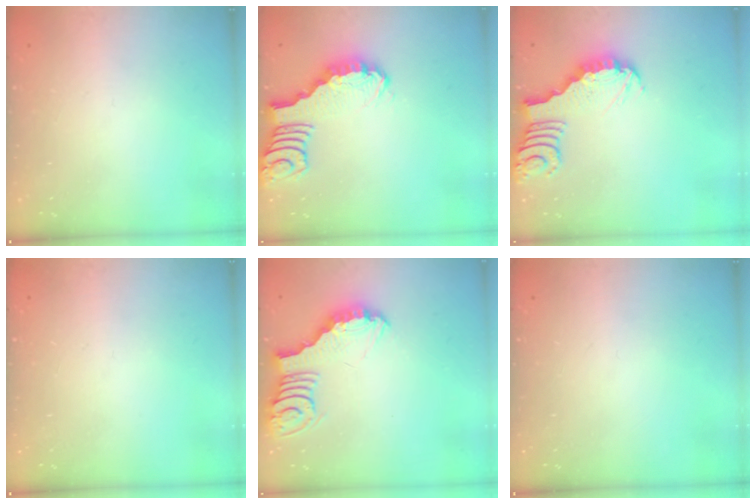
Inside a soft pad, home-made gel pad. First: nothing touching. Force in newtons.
{"total": 2.6, "press": 2.6, "slide": 0.4}
{"total": 3.4, "press": 3.4, "slide": 0.4}
{"total": 0.0}
{"total": 4.5, "press": 4.4, "slide": 0.4}
{"total": 0.0}